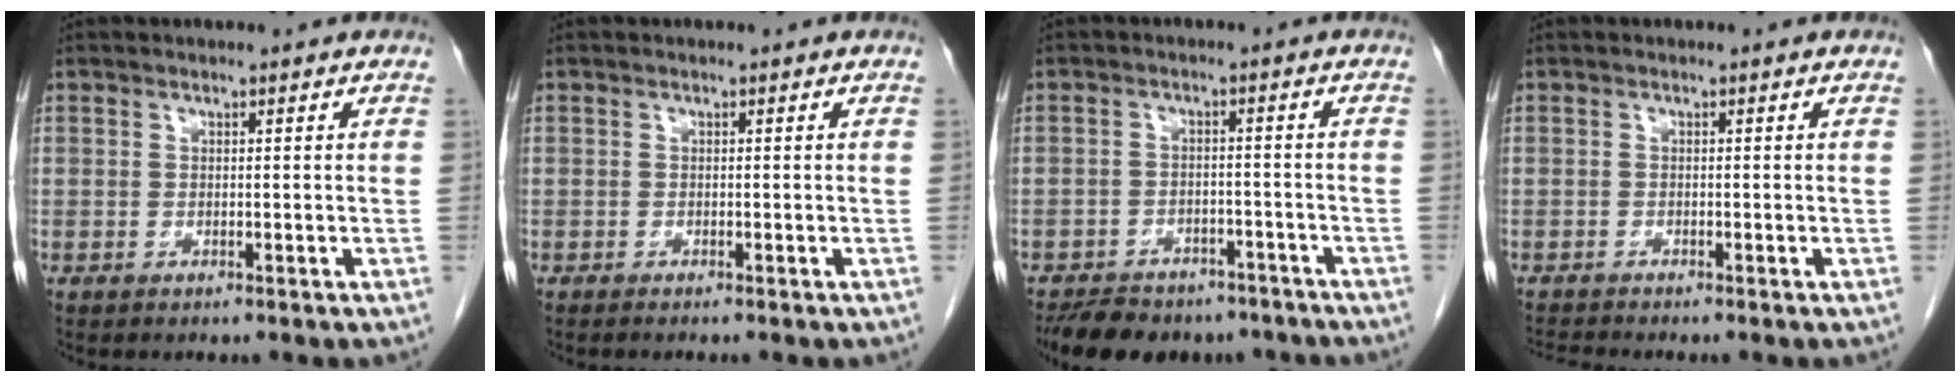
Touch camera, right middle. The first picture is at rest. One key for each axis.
{"total": 1.1, "fx": -0.9, "fy": 0.1, "fz": 0.6, "tx": -0.011, "ty": -0.002, "tz": -0.007}
{"total": 12.9, "fx": -10.4, "fy": 6.0, "fz": 4.9, "tx": -0.085, "ty": -0.002, "tz": -0.138}
{"total": 1.6, "fx": -1.4, "fy": -0.8, "fz": -0.1, "tx": -0.005, "ty": -0.011, "tz": -0.029}